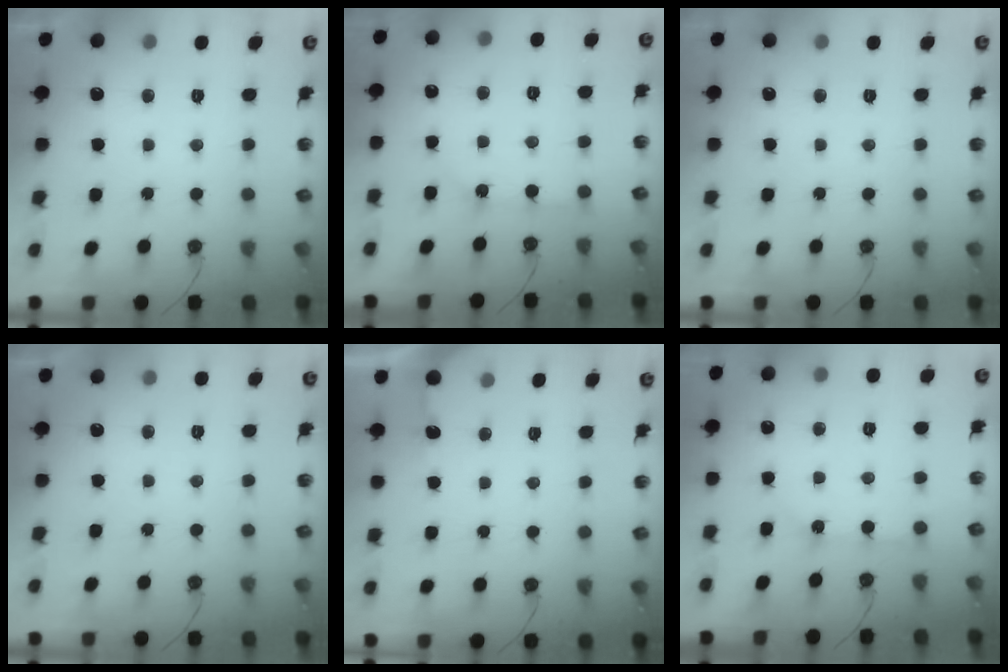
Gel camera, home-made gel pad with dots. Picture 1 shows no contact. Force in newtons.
{"total": 2.5, "press": 2.5, "slide": 0.3}
{"total": 0.0}
{"total": 0.0}
{"total": 3.8, "press": 3.8, "slide": 0.3}
{"total": 2.4, "press": 2.4, "slide": 0.1}